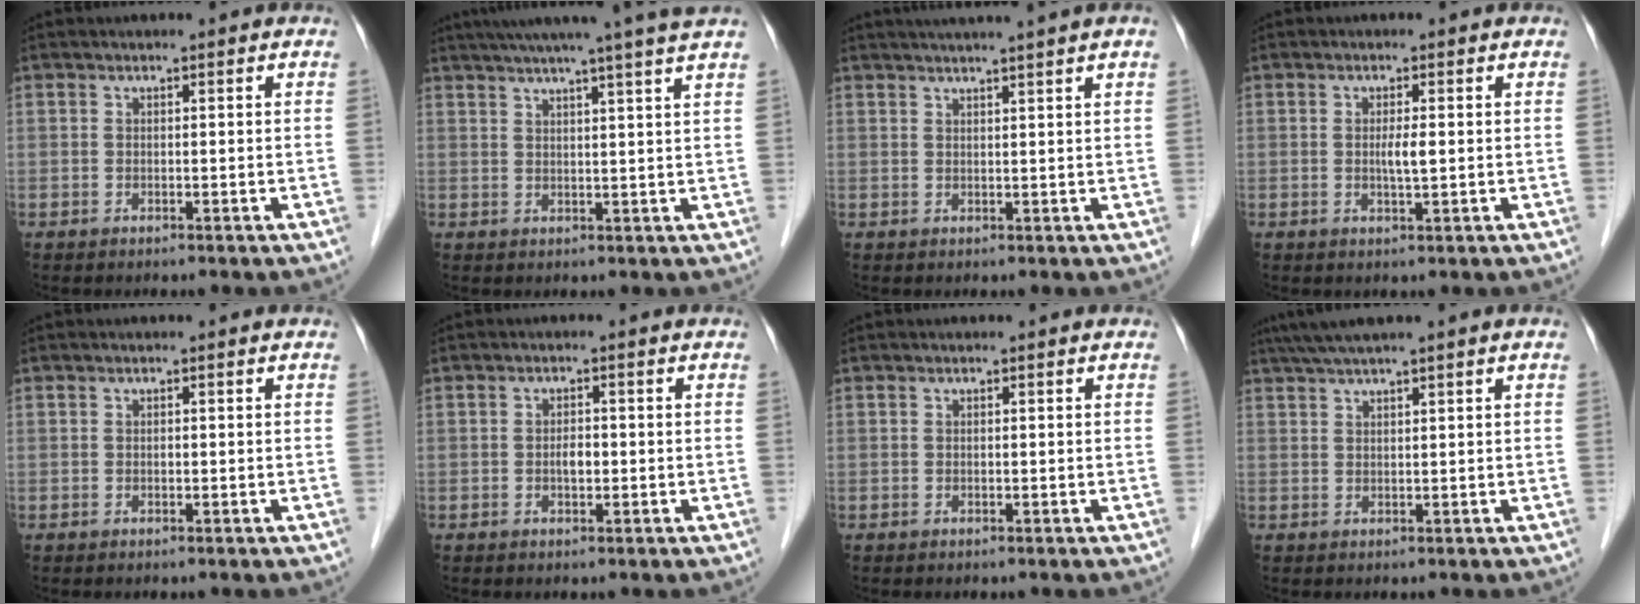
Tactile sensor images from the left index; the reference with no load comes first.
{"total": 14.8, "force": [12.5, -1.7, 7.6], "torque": [-0.122, 0.002, 0.159]}
{"total": 6.6, "force": [5.7, -1.2, 3.2], "torque": [-0.041, 0.019, 0.074]}
{"total": 1.9, "force": [0.1, 0.2, 1.9], "torque": [-0.037, -0.001, 0.003]}
{"total": 0.0}
{"total": 1.7, "force": [-0.3, 0.9, 1.4], "torque": [-0.024, 0.002, -0.003]}
{"total": 0.0}
{"total": 5.2, "force": [4.1, -0.6, 3.2], "torque": [-0.062, 0.031, 0.076]}